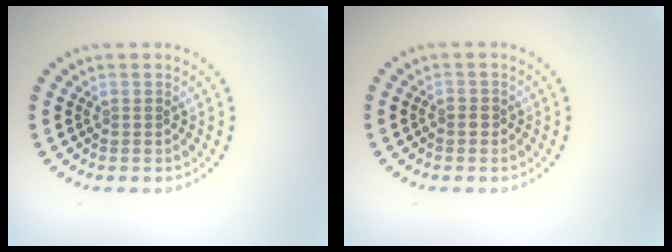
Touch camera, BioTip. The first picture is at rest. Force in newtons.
{"total": 0.5, "press": 0.4, "slide": 0.3}